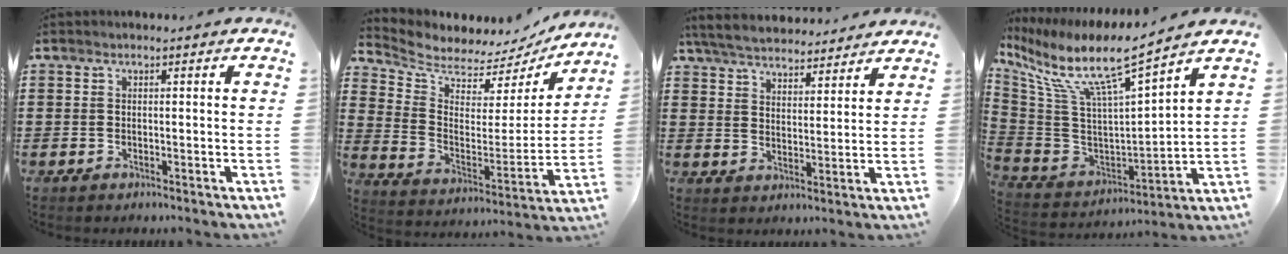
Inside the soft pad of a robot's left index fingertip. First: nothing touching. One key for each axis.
{"total": 5.5, "fx": 5.2, "fy": 1.5, "fz": 0.1, "tx": -0.042, "ty": -0.051, "tz": 0.089}
{"total": 5.3, "fx": 5.1, "fy": 0.7, "fz": 0.9, "tx": -0.040, "ty": -0.022, "tz": 0.092}
{"total": 10.5, "fx": 7.3, "fy": 1.0, "fz": 7.5, "tx": -0.170, "ty": -0.054, "tz": 0.117}